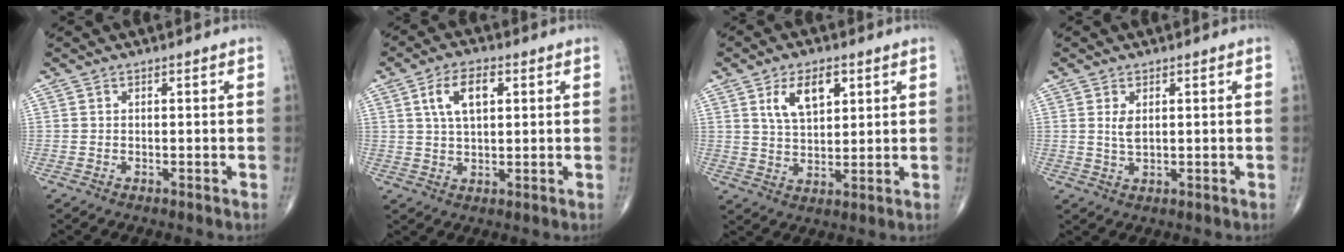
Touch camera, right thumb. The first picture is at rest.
{"total": 7.6, "force": [2.4, 3.8, 6.1], "torque": [-0.109, 0.003, 0.044]}
{"total": 8.3, "force": [3.5, 4.4, 6.2], "torque": [-0.092, -0.013, 0.067]}
{"total": 2.7, "force": [0.7, 1.4, 2.3], "torque": [-0.043, -0.006, 0.018]}